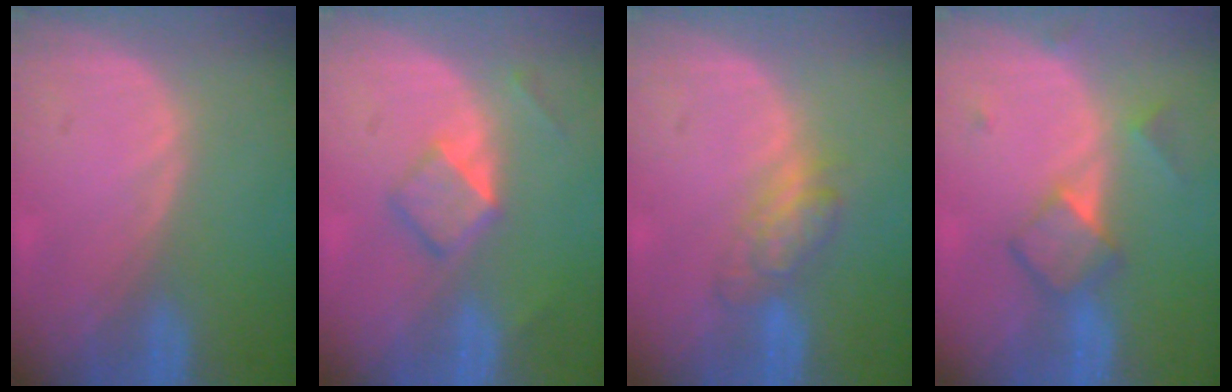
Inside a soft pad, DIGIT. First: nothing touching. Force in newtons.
{"total": 4.0, "press": 3.9, "slide": 0.6}
{"total": 5.0, "press": 4.6, "slide": 2.0}
{"total": 4.9, "press": 4.8, "slide": 0.6}